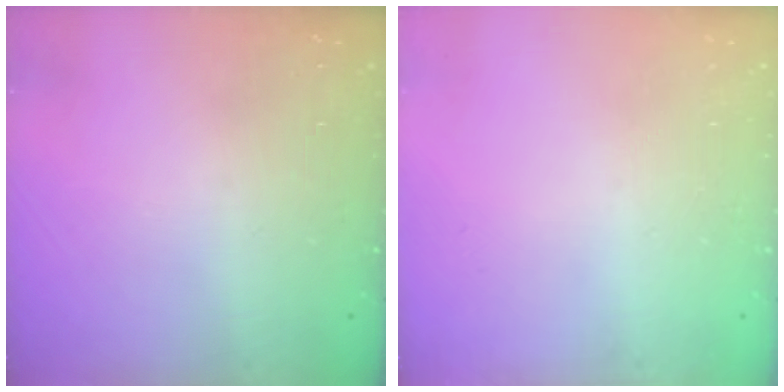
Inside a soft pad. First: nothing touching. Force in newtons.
{"total": 0.0}